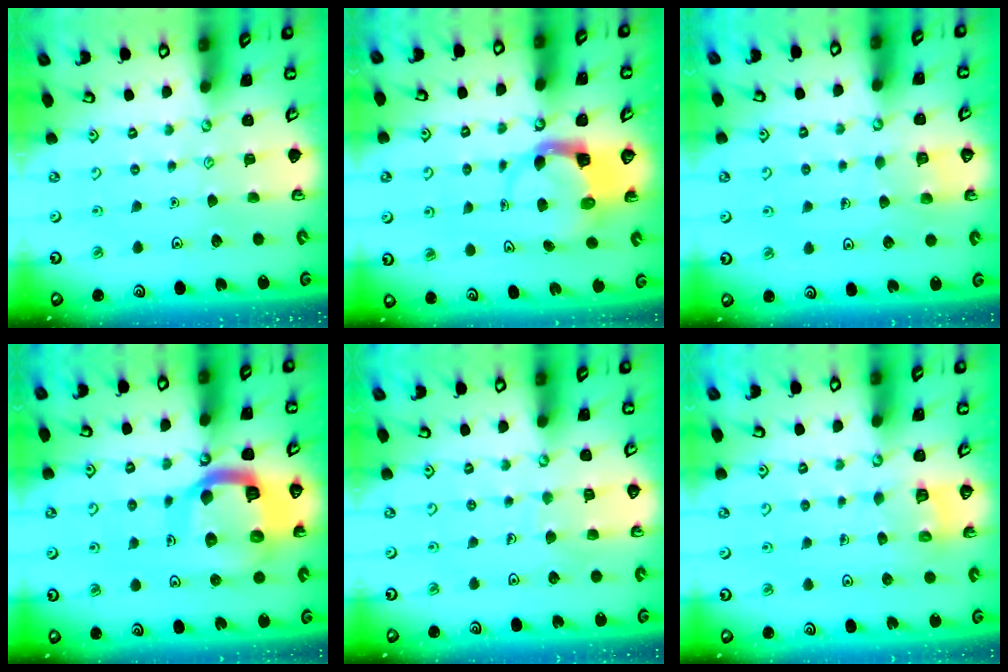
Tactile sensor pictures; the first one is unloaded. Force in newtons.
{"total": 3.6, "press": 3.5, "slide": 0.5}
{"total": 4.2, "press": 4.2, "slide": 0.4}
{"total": 15.8, "press": 15.7, "slide": 1.9}
{"total": 5.8, "press": 5.7, "slide": 0.6}
{"total": 5.2, "press": 5.1, "slide": 0.4}